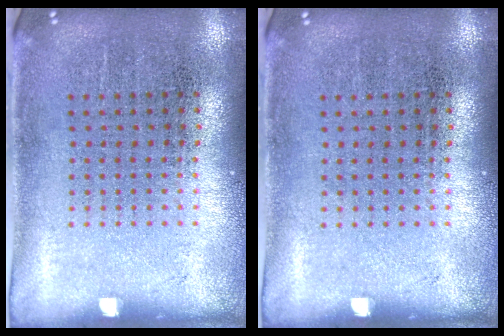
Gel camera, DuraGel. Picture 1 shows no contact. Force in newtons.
{"total": 0.0}